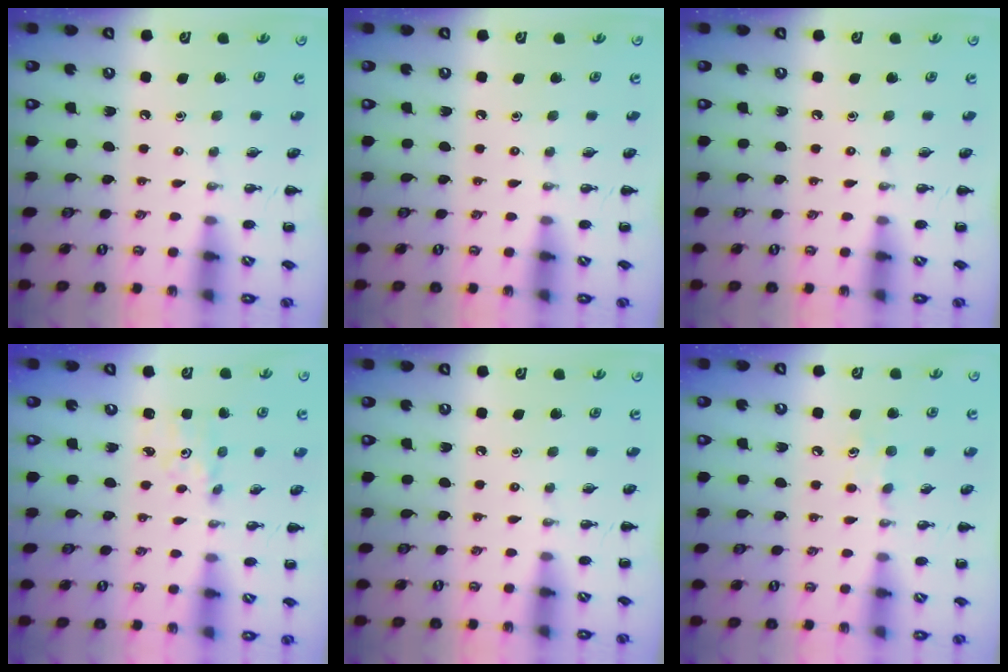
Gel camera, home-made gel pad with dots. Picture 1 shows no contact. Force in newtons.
{"total": 0.0}
{"total": 0.0}
{"total": 1.8, "press": 1.8, "slide": 0.5}
{"total": 0.0}
{"total": 6.5, "press": 6.3, "slide": 1.8}